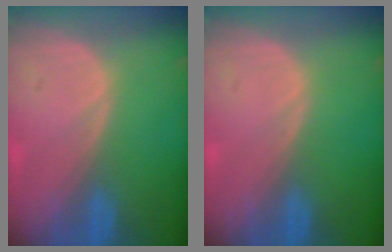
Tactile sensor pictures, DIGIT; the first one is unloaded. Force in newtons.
{"total": 0.0}